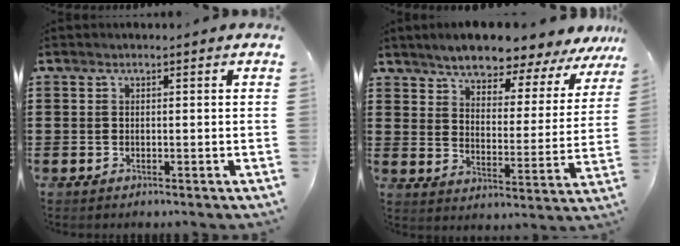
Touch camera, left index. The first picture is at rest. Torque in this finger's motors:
{"motor_torque": [2.14, 0.00, 1.05, 0.21]}